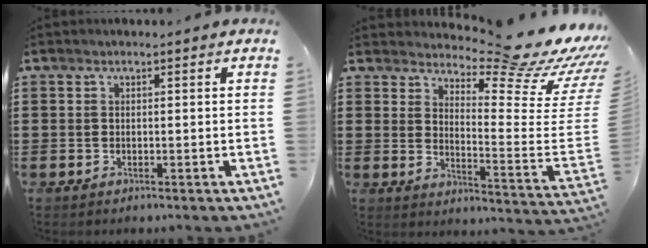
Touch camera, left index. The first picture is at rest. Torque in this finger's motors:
{"motor_torque": [-0.04, -0.12, 0.26, 0.01]}